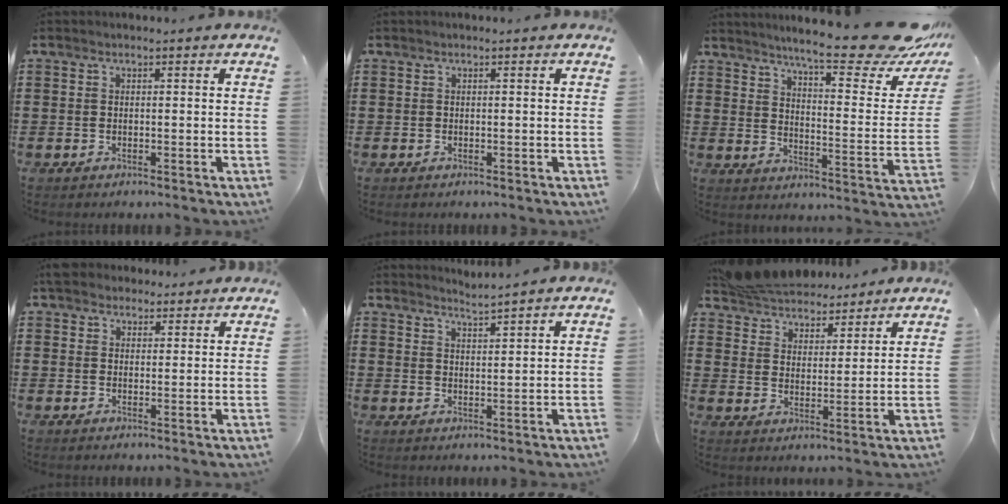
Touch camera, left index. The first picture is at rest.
{"total": 0.0}
{"total": 13.2, "force": [11.2, 0.5, 6.9], "torque": [-0.117, -0.079, 0.181]}
{"total": 3.5, "force": [2.9, 1.9, 0.3], "torque": [-0.009, 0.003, 0.055]}
{"total": 2.6, "force": [2.5, -0.8, -0.3], "torque": [-0.003, -0.015, 0.046]}
{"total": 7.7, "force": [7.5, 1.4, 0.9], "torque": [-0.052, -0.029, 0.141]}